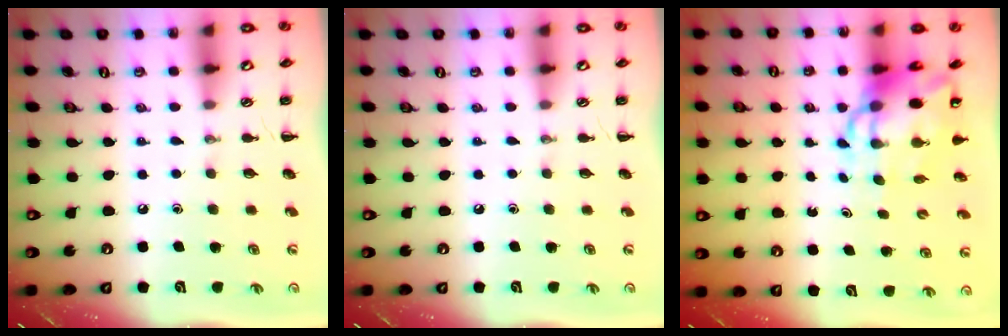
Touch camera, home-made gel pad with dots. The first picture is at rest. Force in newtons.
{"total": 0.0}
{"total": 10.1, "press": 9.7, "slide": 2.7}